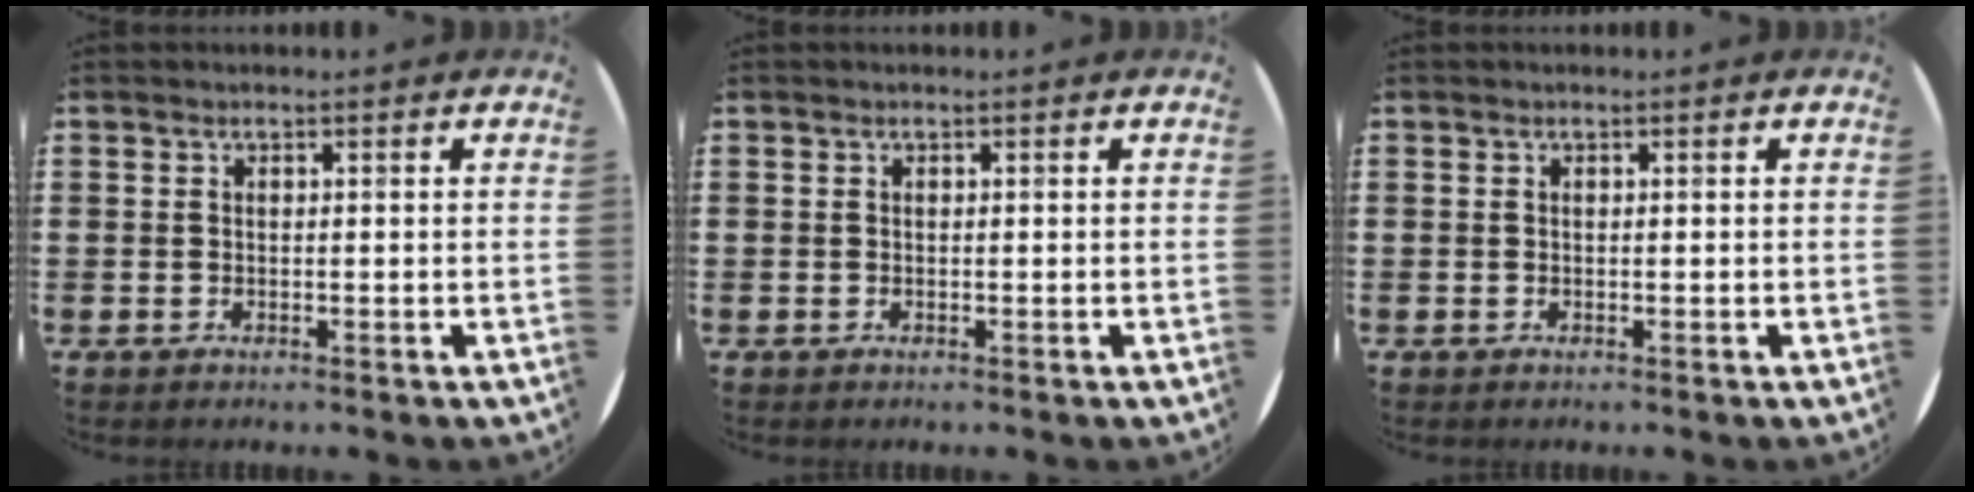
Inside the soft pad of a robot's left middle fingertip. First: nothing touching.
{"total": 0.0}
{"total": 0.0}